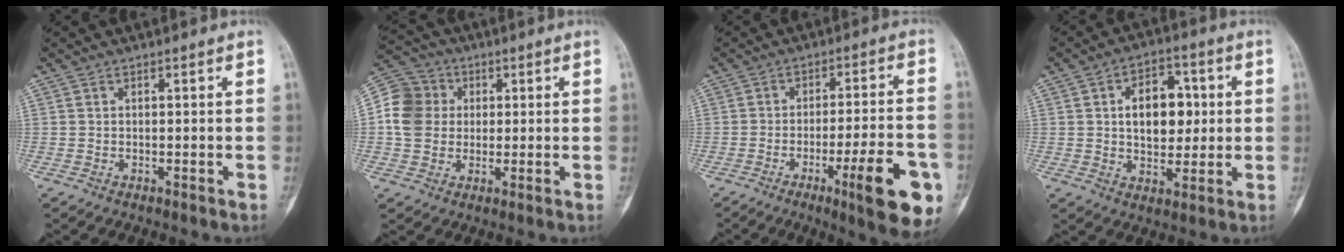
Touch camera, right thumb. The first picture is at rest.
{"total": 10.1, "force": [0.8, 9.1, 4.4], "torque": [-0.075, 0.017, 0.003]}
{"total": 15.2, "force": [-6.2, 2.8, 13.6], "torque": [-0.173, 0.012, -0.084]}
{"total": 11.5, "force": [1.7, 7.4, 8.7], "torque": [-0.097, 0.004, 0.028]}